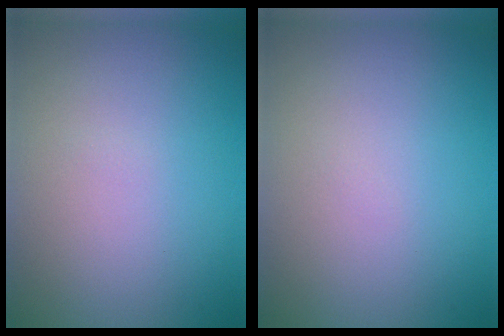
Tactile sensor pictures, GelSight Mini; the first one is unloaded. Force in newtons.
{"total": 0.0}